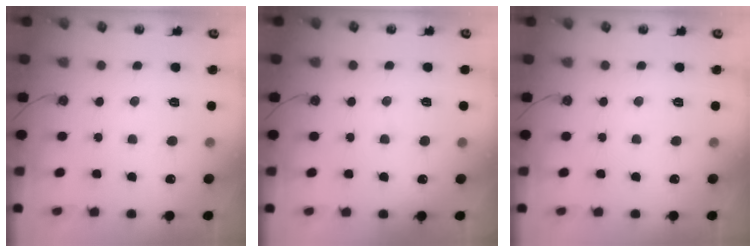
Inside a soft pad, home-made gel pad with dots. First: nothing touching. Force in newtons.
{"total": 3.0, "press": 3.0, "slide": 0.3}
{"total": 0.0}